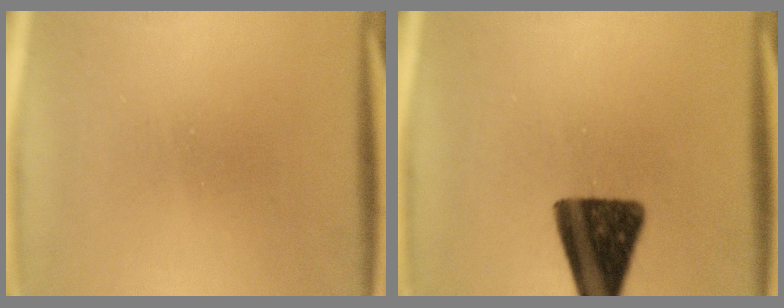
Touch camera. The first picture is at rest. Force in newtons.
{"total": 14.6}